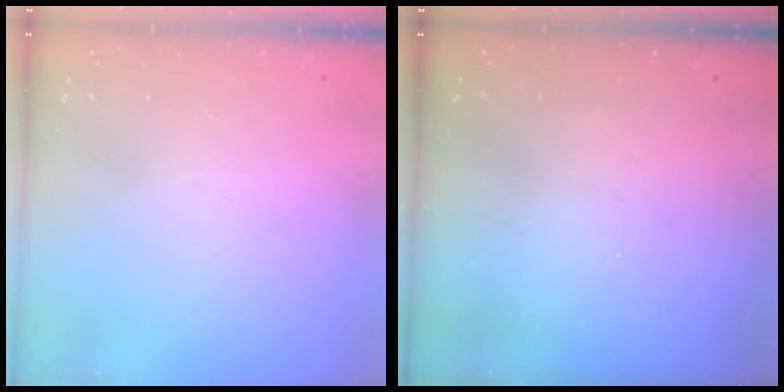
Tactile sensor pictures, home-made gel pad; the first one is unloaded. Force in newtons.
{"total": 0.0}